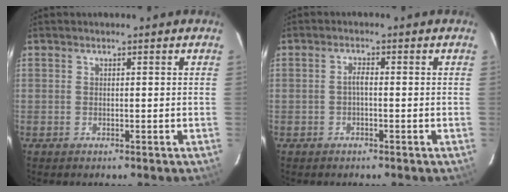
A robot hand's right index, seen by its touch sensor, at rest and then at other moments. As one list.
[{"total": 1.4, "force": [-0.3, 0.3, 1.3], "torque": [-0.025, 0.007, -0.008]}]